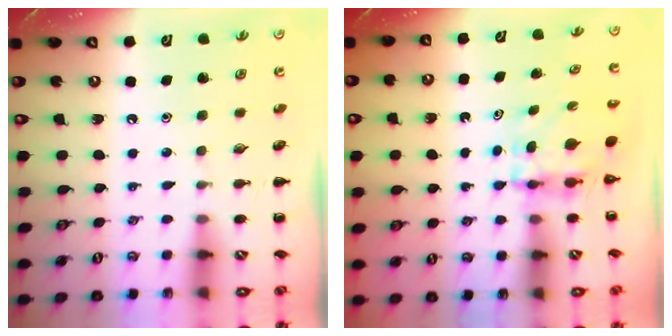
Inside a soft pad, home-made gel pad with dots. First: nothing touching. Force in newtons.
{"total": 3.9, "press": 3.9, "slide": 0.3}